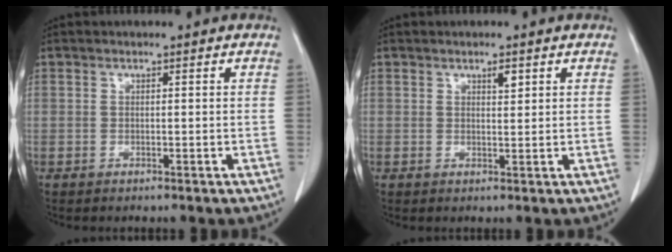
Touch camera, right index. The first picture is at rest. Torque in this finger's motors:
{"motor_torque": [0.21, 0.12, 0.00, 0.02]}